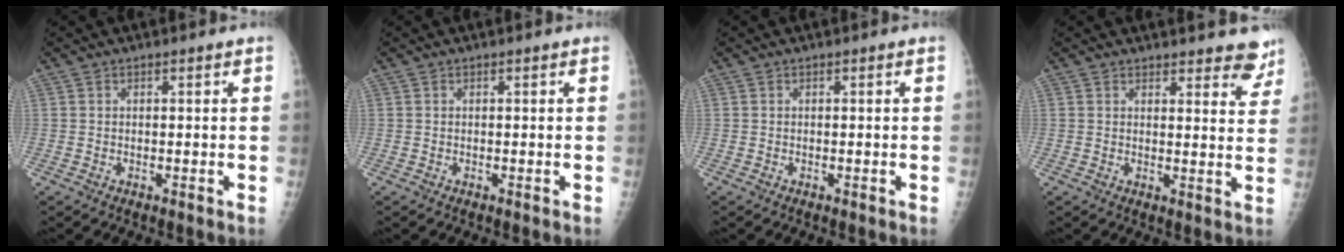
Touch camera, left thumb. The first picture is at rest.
{"total": 0.0}
{"total": 0.0}
{"total": 7.7, "force": [6.9, 2.5, 2.4], "torque": [0.012, -0.040, 0.063]}